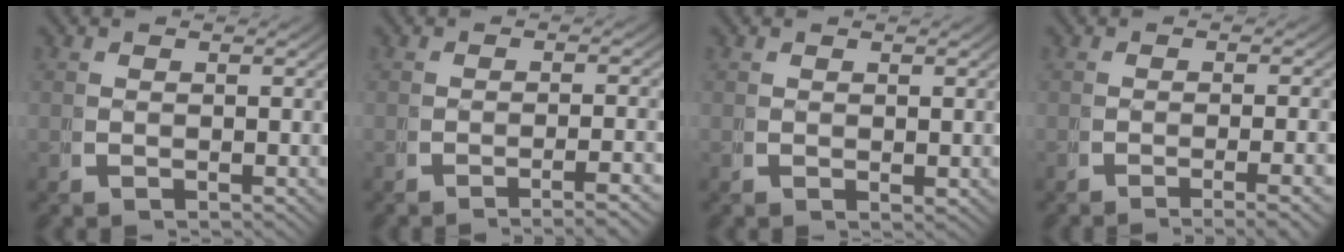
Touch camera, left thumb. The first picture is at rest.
{"total": 3.0, "force": [-2.2, 0.0, 2.1], "torque": [-0.026, 0.005, -0.038]}
{"total": 0.7, "force": [0.4, 0.4, 0.4], "torque": [-0.007, -0.005, 0.010]}
{"total": 3.9, "force": [-2.6, 0.5, 2.8], "torque": [-0.040, -0.004, -0.040]}